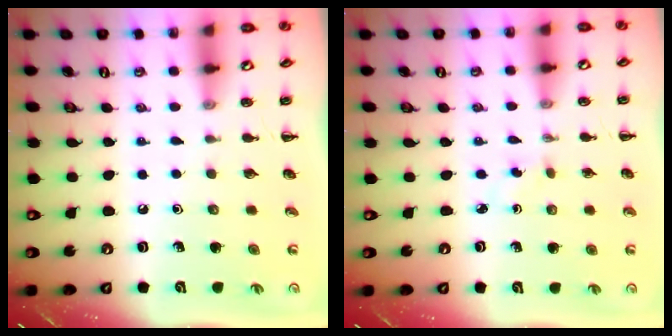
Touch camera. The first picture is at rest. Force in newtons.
{"total": 1.3, "press": 1.1, "slide": 0.7}